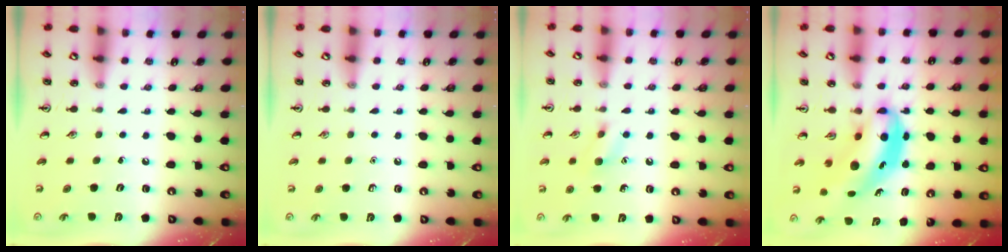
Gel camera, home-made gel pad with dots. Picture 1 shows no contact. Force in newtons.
{"total": 0.0}
{"total": 7.2, "press": 7.1, "slide": 1.2}
{"total": 7.0, "press": 6.7, "slide": 2.1}